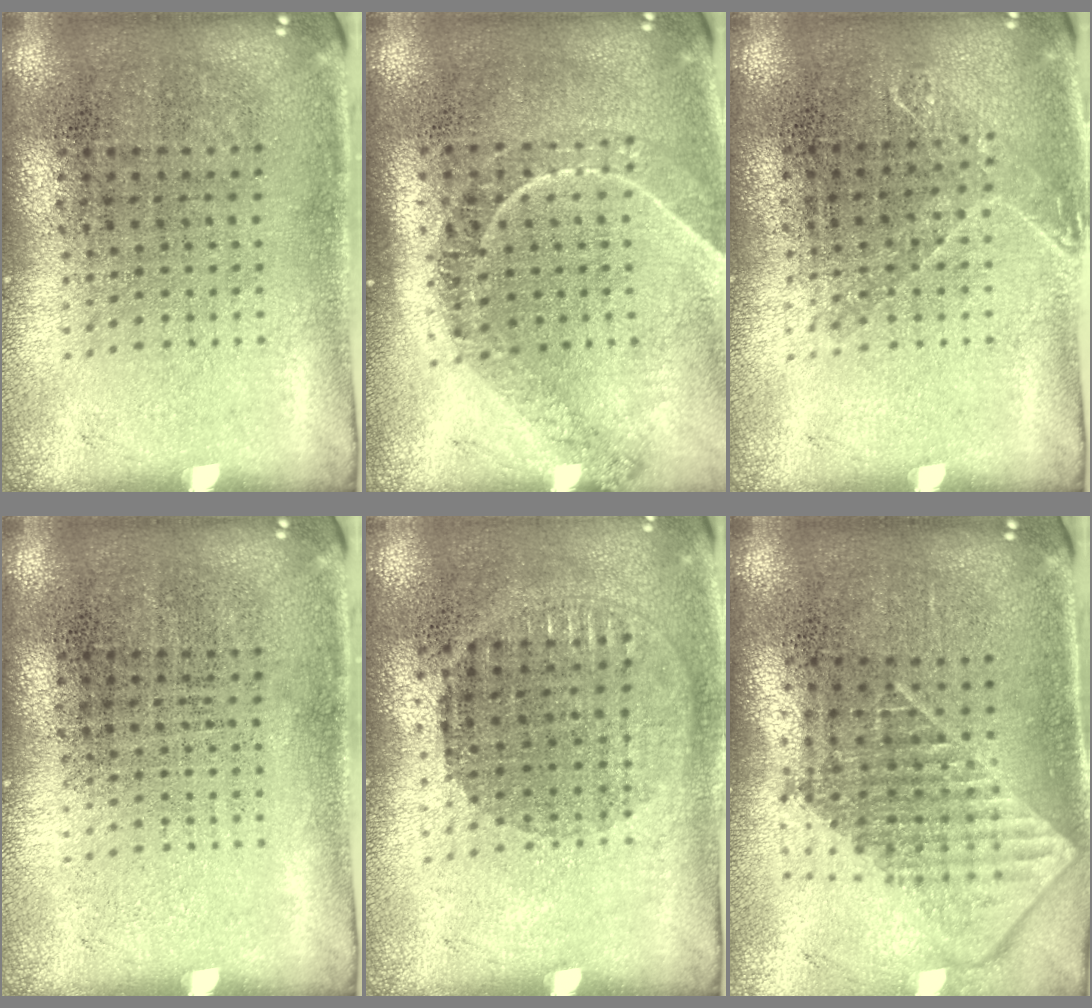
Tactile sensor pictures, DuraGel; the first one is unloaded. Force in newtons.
{"total": 1.2, "press": 1.1, "slide": 0.4}
{"total": 1.0, "press": 0.9, "slide": 0.3}
{"total": 0.0}
{"total": 0.9, "press": 0.9, "slide": 0.3}
{"total": 2.0, "press": 1.5, "slide": 1.3}